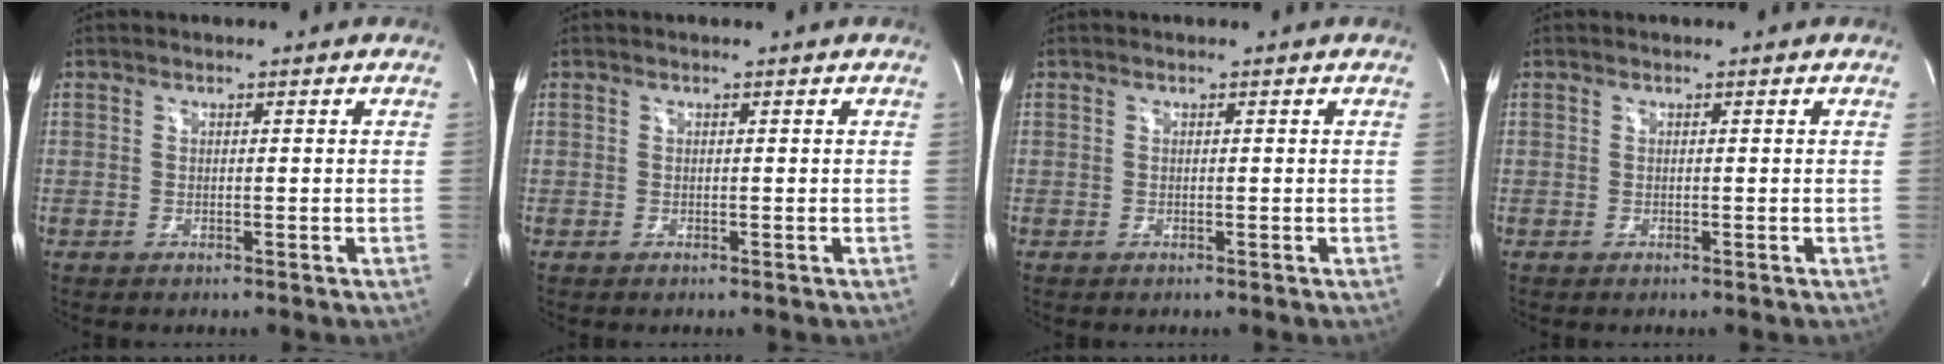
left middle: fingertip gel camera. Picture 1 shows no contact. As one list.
[{"total": 0.0}, {"total": 0.0}, {"total": 0.0}]